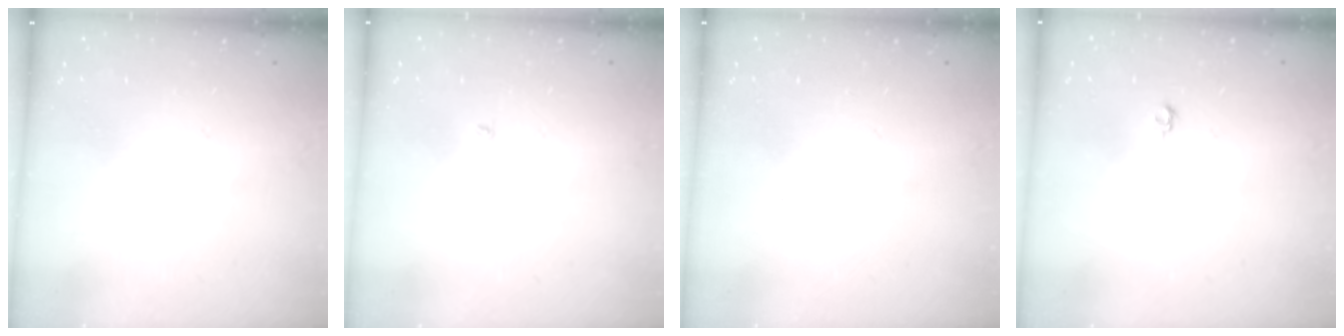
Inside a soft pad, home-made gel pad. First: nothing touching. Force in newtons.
{"total": 1.9, "press": 1.9, "slide": 0.2}
{"total": 0.0}
{"total": 4.0, "press": 3.9, "slide": 0.7}